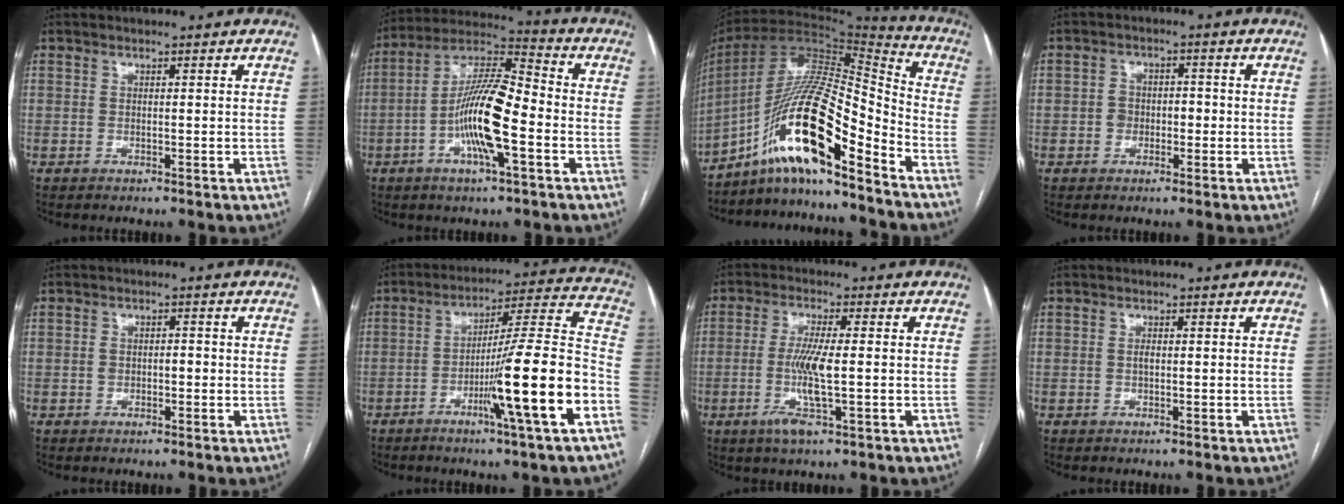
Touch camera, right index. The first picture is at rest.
{"total": 14.0, "force": [-3.8, 2.5, 13.2], "torque": [-0.251, 0.009, -0.071]}
{"total": 17.6, "force": [-11.1, 2.5, 13.5], "torque": [-0.255, 0.014, -0.195]}
{"total": 3.2, "force": [-0.7, 2.5, 1.8], "torque": [-0.026, 0.017, -0.012]}
{"total": 2.2, "force": [-0.4, 1.4, 1.7], "torque": [-0.030, 0.013, -0.004]}
{"total": 18.0, "force": [-7.0, -1.2, 16.5], "torque": [-0.242, -0.002, -0.114]}
{"total": 7.1, "force": [-1.5, 0.5, 7.0], "torque": [-0.144, -0.012, -0.030]}
{"total": 0.8, "force": [0.0, 0.4, 0.7], "torque": [-0.014, 0.001, -0.001]}